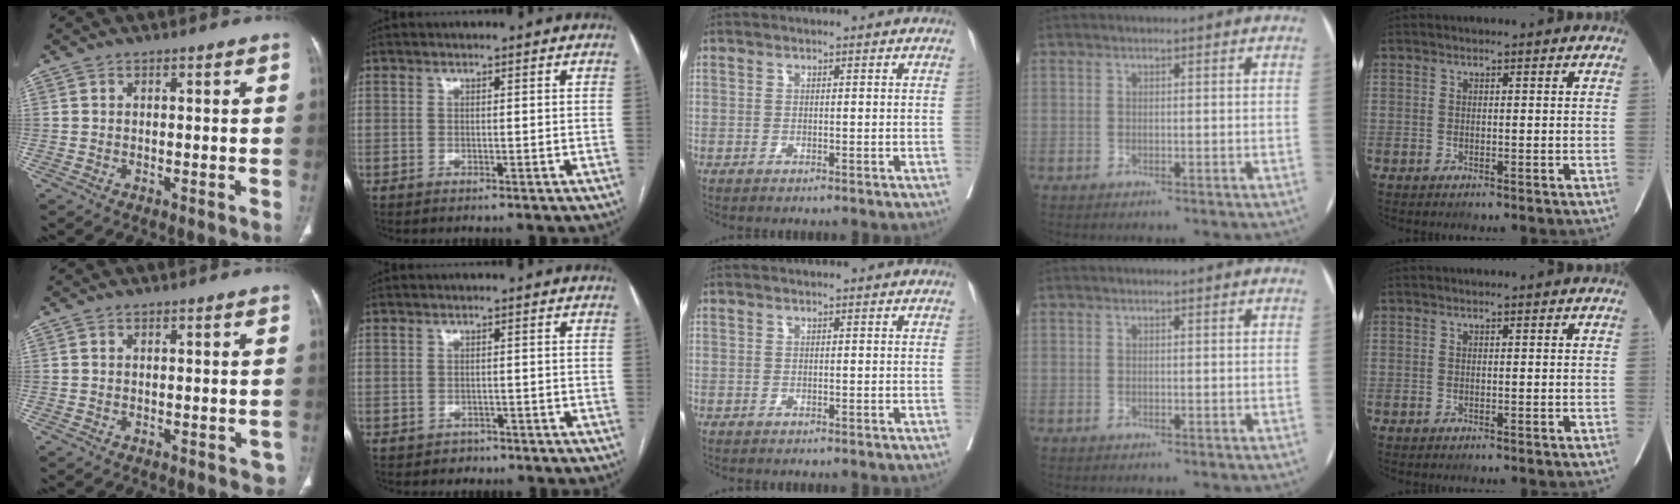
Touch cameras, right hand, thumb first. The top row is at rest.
{"thumb": {"total": 2.0, "force": [-0.5, 1.3, 1.4], "torque": [-0.004, 0.005, -0.002]}, "index": {"total": 1.8, "force": [-1.1, 1.4, 0.0], "torque": [-0.006, 0.005, -0.015]}}